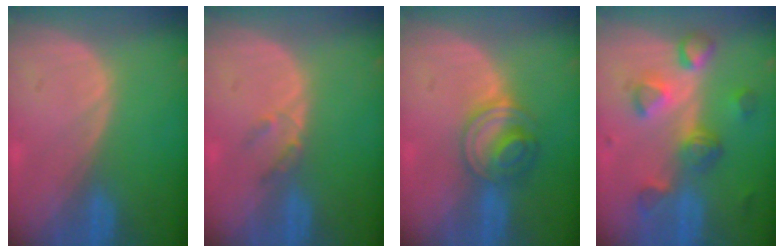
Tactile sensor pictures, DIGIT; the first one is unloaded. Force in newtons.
{"total": 2.0, "press": 1.8, "slide": 0.9}
{"total": 5.6, "press": 5.5, "slide": 1.3}
{"total": 8.0, "press": 7.3, "slide": 3.1}